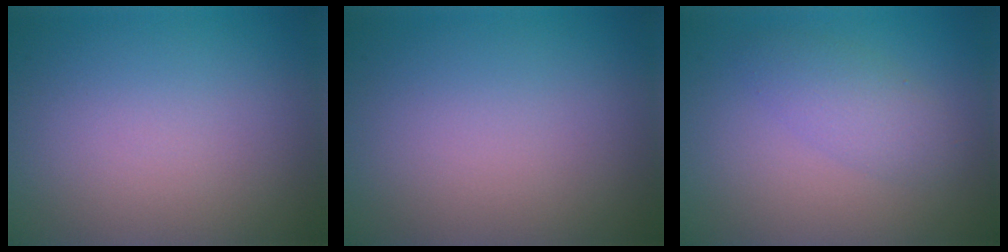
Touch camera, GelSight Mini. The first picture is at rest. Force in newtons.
{"total": 0.0}
{"total": 2.7, "press": 2.7, "slide": 0.0}